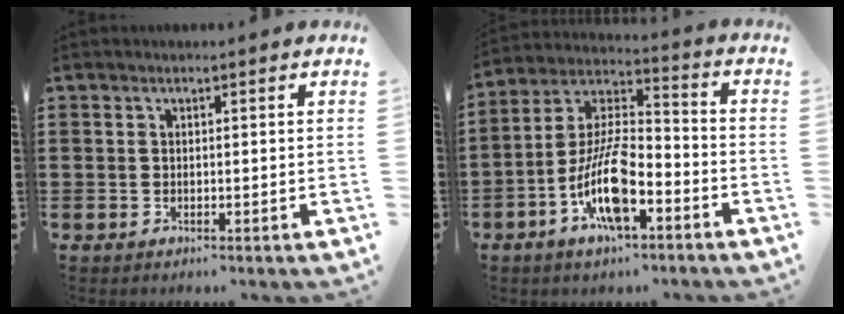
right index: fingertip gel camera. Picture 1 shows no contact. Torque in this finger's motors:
{"motor_torque": [2.14, 0.00, 1.05, 0.21]}